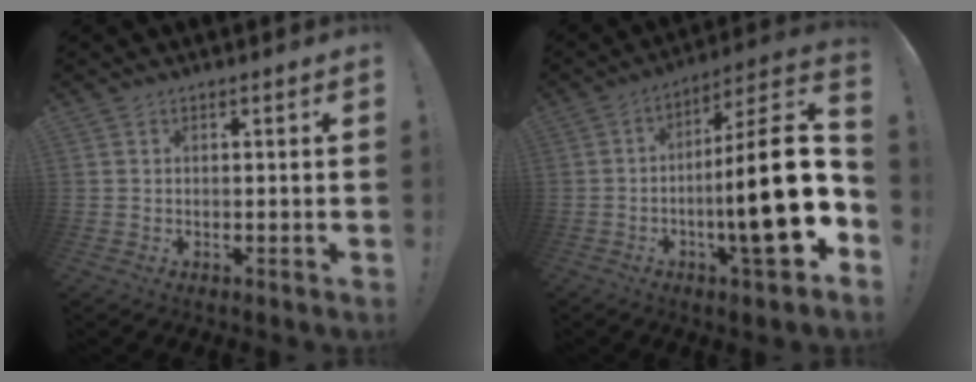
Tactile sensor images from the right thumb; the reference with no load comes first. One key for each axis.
{"total": 20.9, "fx": -3.0, "fy": 2.9, "fz": 20.5, "tx": -0.324, "ty": 0.005, "tz": -0.050}